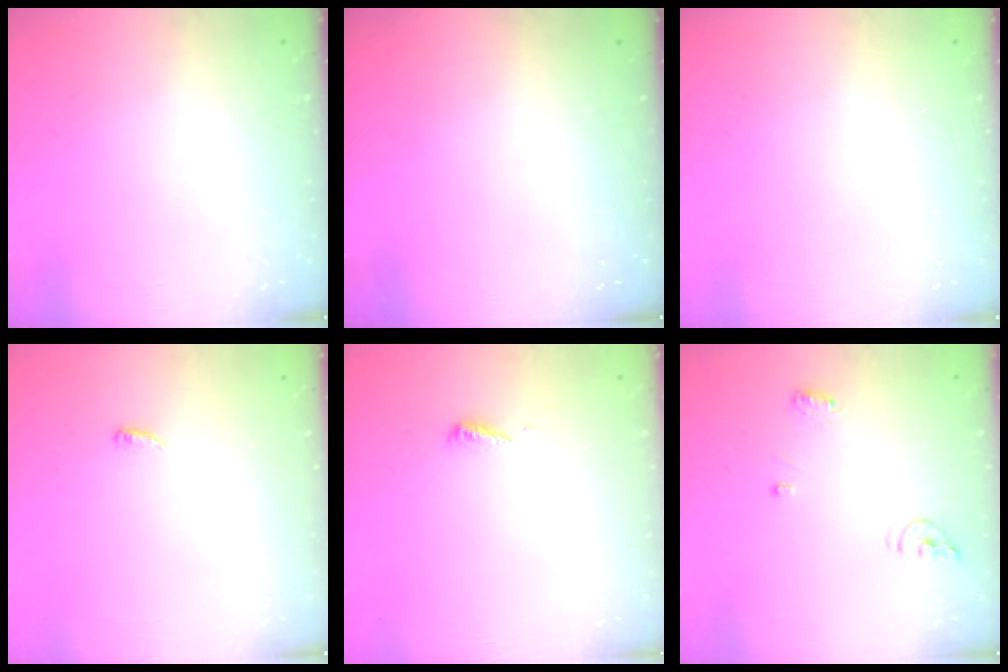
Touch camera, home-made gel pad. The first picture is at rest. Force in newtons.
{"total": 0.0}
{"total": 0.0}
{"total": 4.3, "press": 4.2, "slide": 0.6}
{"total": 2.5, "press": 2.5, "slide": 0.1}
{"total": 6.5, "press": 6.5, "slide": 0.5}